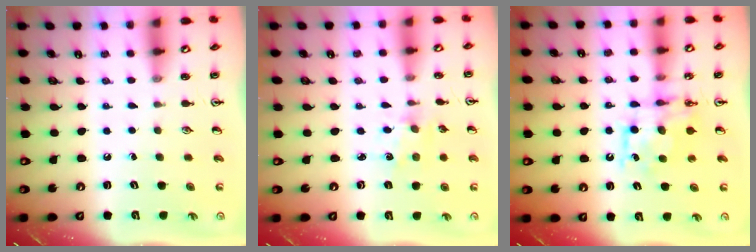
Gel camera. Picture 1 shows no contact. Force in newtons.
{"total": 1.7, "press": 1.7, "slide": 0.3}
{"total": 8.1, "press": 8.1, "slide": 0.3}